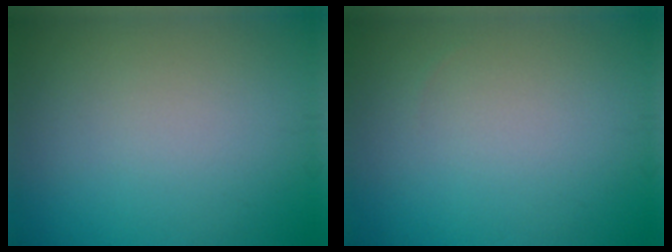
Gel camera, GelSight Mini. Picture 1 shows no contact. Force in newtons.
{"total": 0.0}